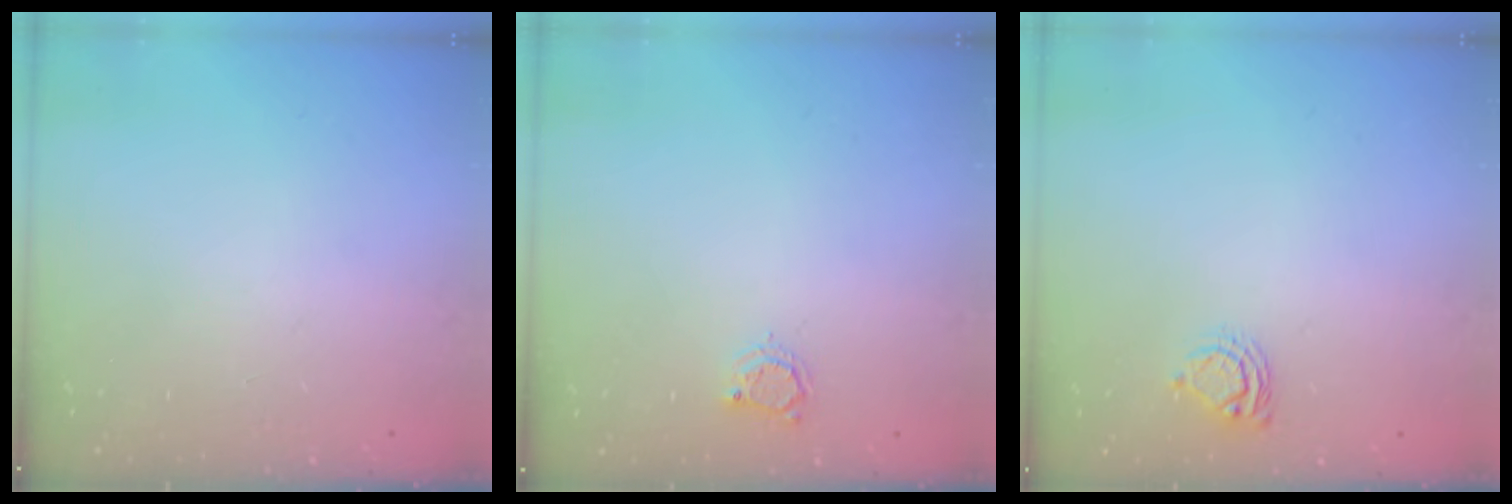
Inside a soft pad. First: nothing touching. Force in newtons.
{"total": 3.3, "press": 3.3, "slide": 0.5}
{"total": 5.1, "press": 5.1, "slide": 0.5}